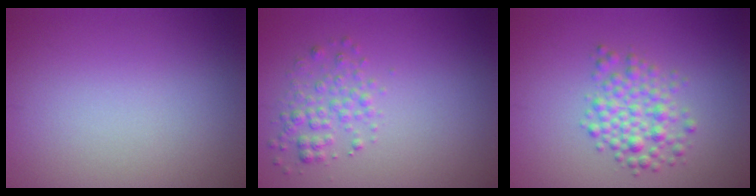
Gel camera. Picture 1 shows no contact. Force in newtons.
{"total": 2.0, "press": 2.0, "slide": 0.1}
{"total": 3.2, "press": 3.2, "slide": 0.0}